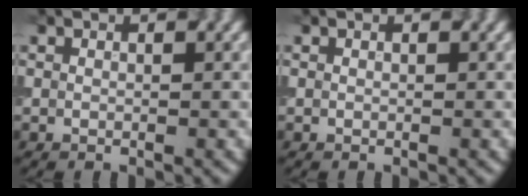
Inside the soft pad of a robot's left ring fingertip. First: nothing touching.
{"total": 0.0}